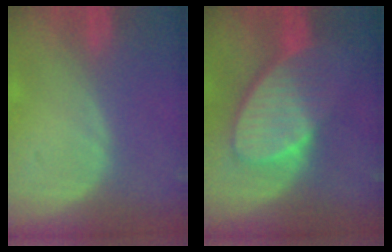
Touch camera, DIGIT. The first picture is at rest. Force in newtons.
{"total": 8.9, "press": 8.0, "slide": 3.9}